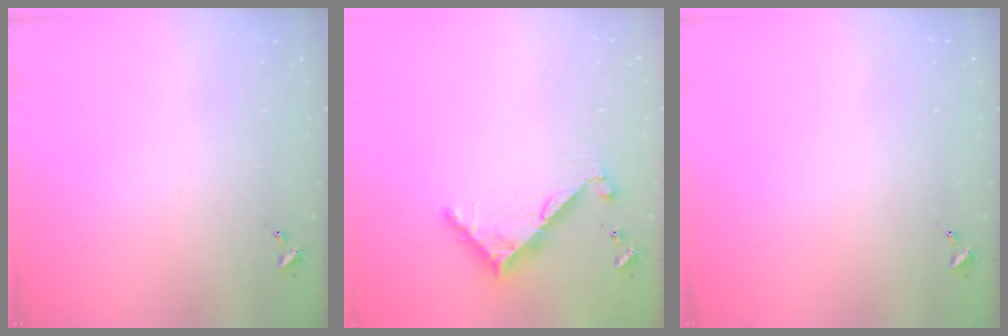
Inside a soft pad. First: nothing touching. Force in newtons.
{"total": 7.3, "press": 7.3, "slide": 0.6}
{"total": 0.0}